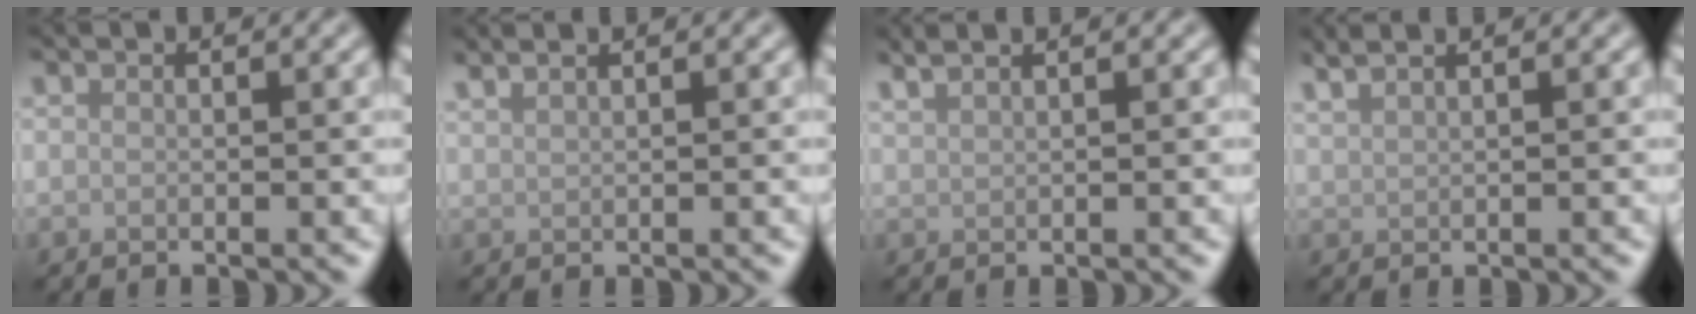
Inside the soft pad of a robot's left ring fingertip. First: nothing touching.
{"total": 2.3, "force": [1.8, 0.8, 1.1], "torque": [-0.009, 0.007, 0.013]}
{"total": 2.7, "force": [2.2, 0.9, 1.4], "torque": [-0.012, 0.013, 0.018]}
{"total": 3.3, "force": [2.6, 1.1, 1.7], "torque": [-0.018, 0.020, 0.022]}